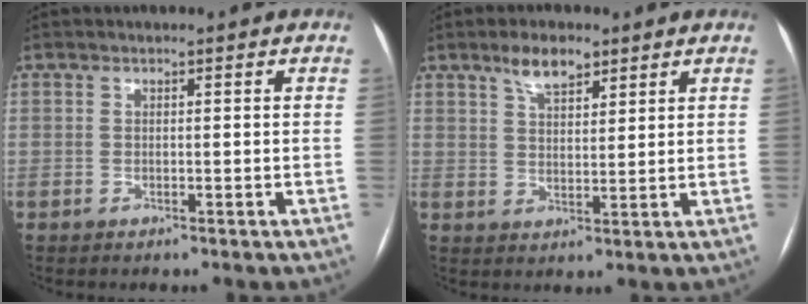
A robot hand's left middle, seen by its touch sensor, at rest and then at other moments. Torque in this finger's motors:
{"motor_torque": [0.57, -0.58, 0.07, 0.01]}